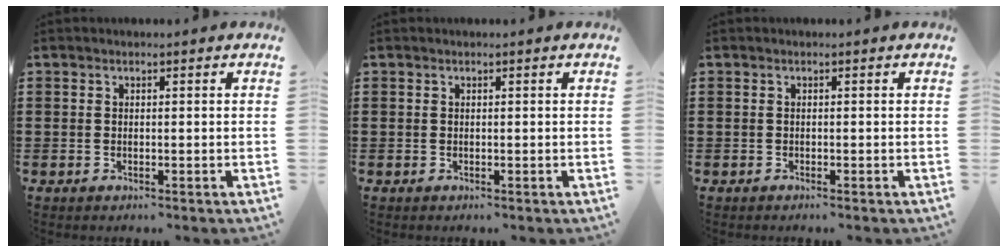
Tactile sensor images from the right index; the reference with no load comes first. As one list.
[{"total": 0.0}, {"total": 0.0}]